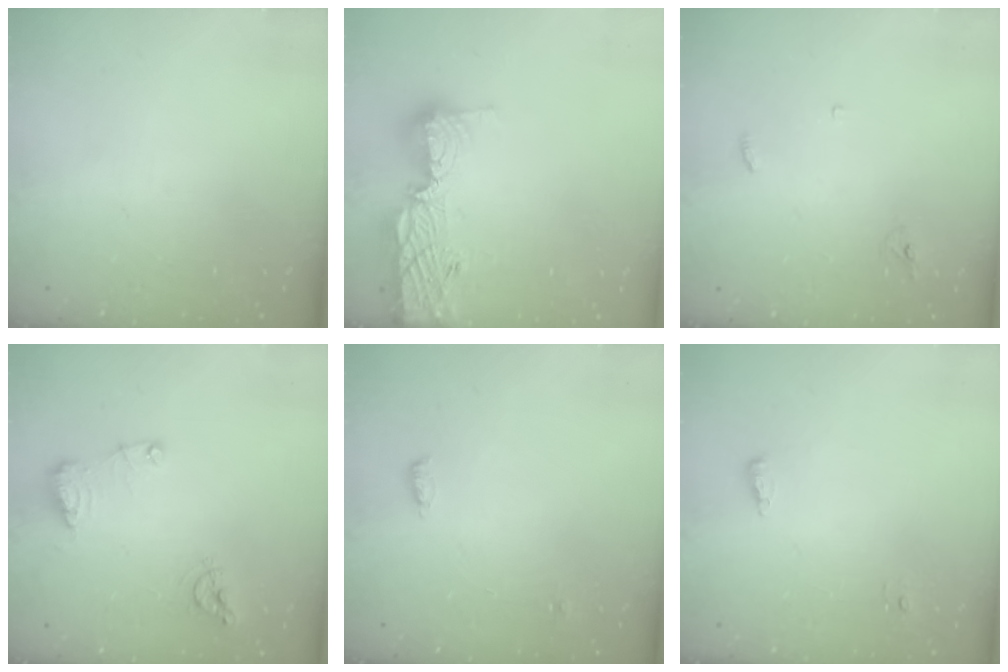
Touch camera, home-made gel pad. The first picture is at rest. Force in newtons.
{"total": 16.6, "press": 16.1, "slide": 4.0}
{"total": 2.9, "press": 2.9, "slide": 0.2}
{"total": 10.5, "press": 10.4, "slide": 1.1}
{"total": 4.5, "press": 4.3, "slide": 1.2}
{"total": 4.6, "press": 4.4, "slide": 1.1}